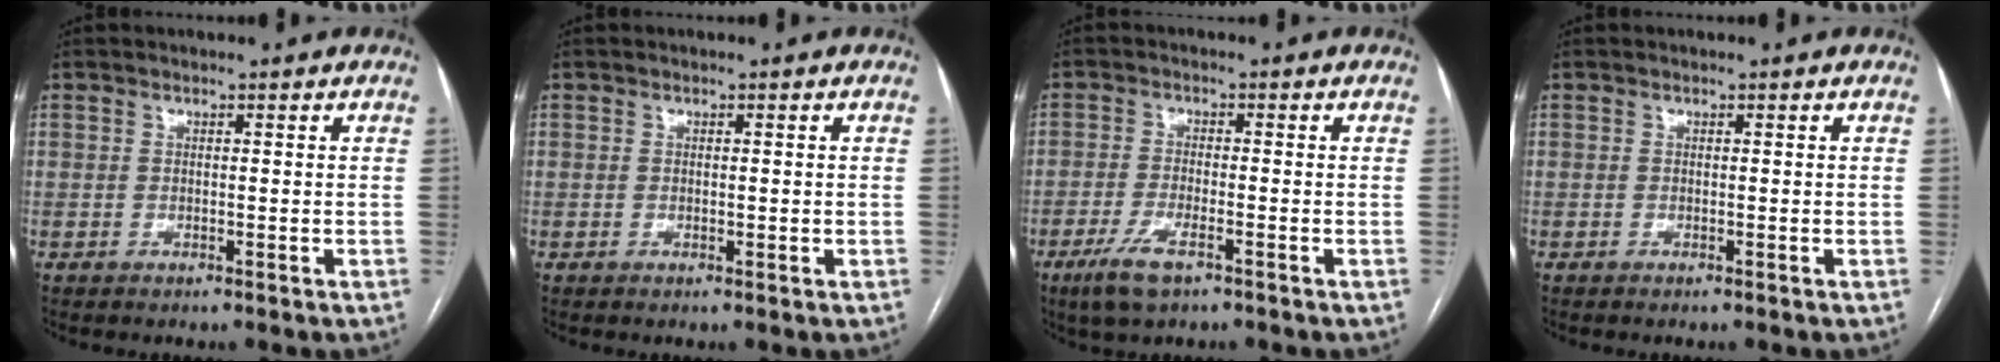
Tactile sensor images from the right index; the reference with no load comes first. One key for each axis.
{"total": 0.5, "fx": 0.1, "fy": 0.4, "fz": 0.4, "tx": -0.004, "ty": 0.000, "tz": 0.003}
{"total": 5.6, "fx": -3.4, "fy": 1.2, "fz": 4.3, "tx": -0.097, "ty": -0.011, "tz": -0.060}
{"total": 0.0}